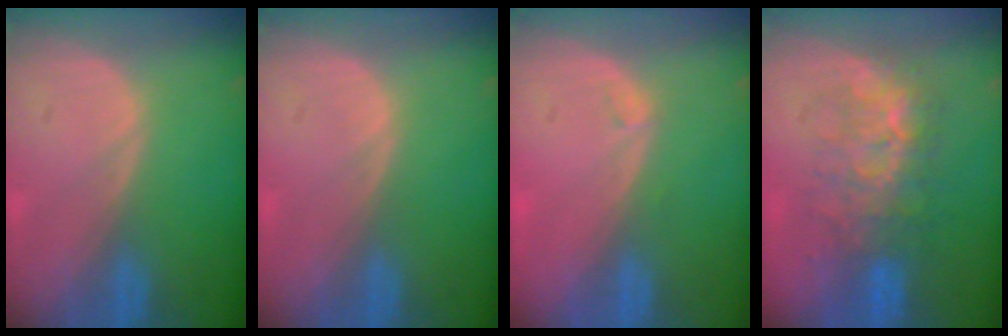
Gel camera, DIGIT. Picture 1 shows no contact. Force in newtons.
{"total": 0.0}
{"total": 0.6, "press": 0.6, "slide": 0.2}
{"total": 7.8, "press": 7.7, "slide": 1.4}